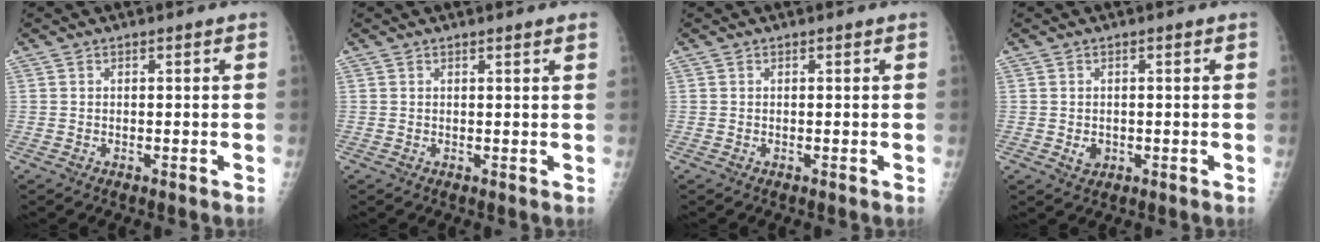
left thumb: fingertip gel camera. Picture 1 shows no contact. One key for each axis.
{"total": 1.7, "fx": 1.3, "fy": -0.1, "fz": 1.0, "tx": -0.009, "ty": 0.000, "tz": 0.016}
{"total": 0.0}
{"total": 2.1, "fx": -0.3, "fy": 1.8, "fz": 1.1, "tx": -0.010, "ty": 0.000, "tz": 0.003}